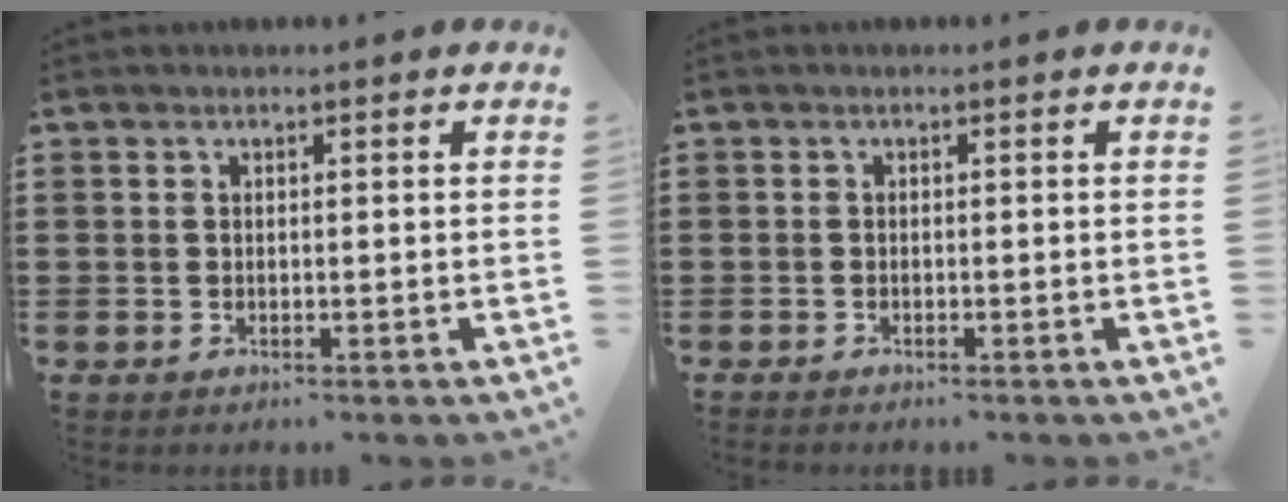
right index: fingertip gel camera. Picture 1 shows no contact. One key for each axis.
{"total": 0.6, "fx": -0.6, "fy": 0.0, "fz": 0.1, "tx": -0.002, "ty": -0.002, "tz": -0.012}